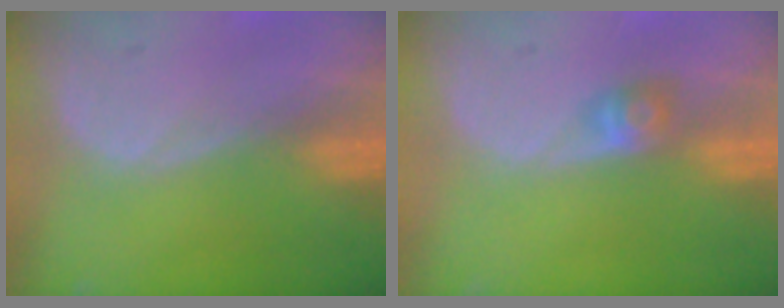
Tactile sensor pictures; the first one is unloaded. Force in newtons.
{"total": 2.8, "press": 2.5, "slide": 1.3}